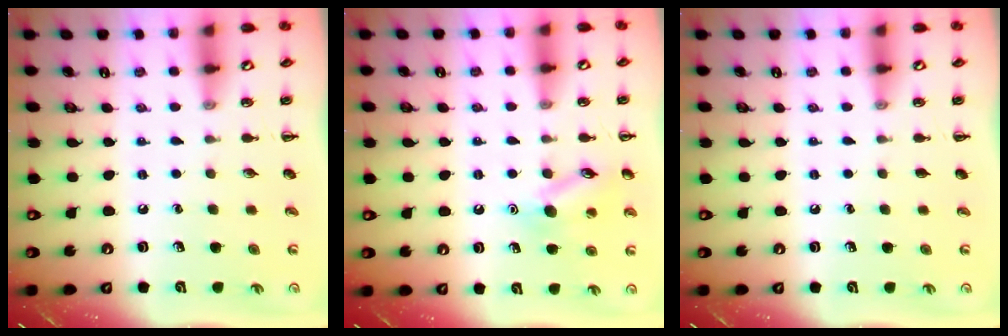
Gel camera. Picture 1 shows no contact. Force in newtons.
{"total": 11.0, "press": 10.9, "slide": 1.4}
{"total": 0.0}